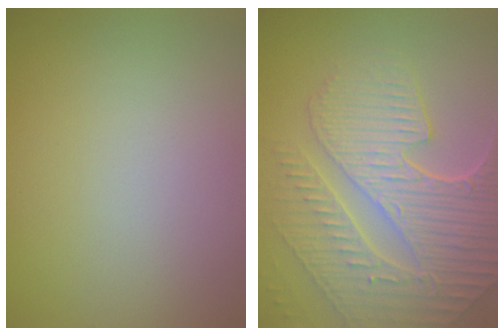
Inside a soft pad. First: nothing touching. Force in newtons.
{"total": 9.1, "press": 6.1, "slide": 6.7}